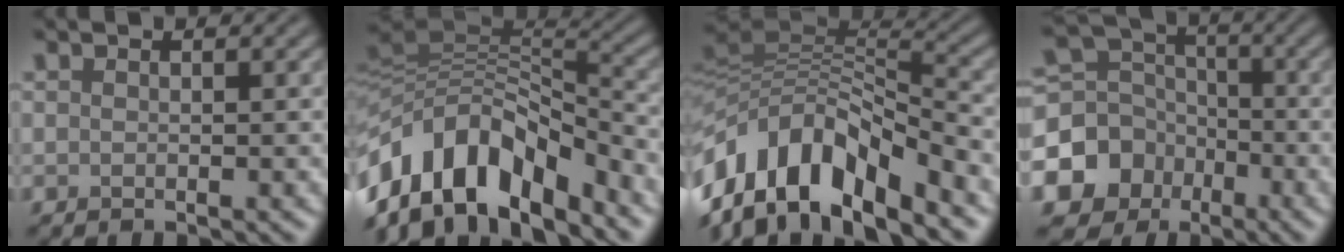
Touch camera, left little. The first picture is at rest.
{"total": 13.3, "force": [-6.6, 7.7, 8.6], "torque": [-0.177, 0.023, -0.131]}
{"total": 12.5, "force": [-6.3, 6.4, 8.8], "torque": [-0.180, 0.021, -0.125]}
{"total": 9.7, "force": [-4.1, 8.4, 2.7], "torque": [-0.086, -0.013, -0.096]}